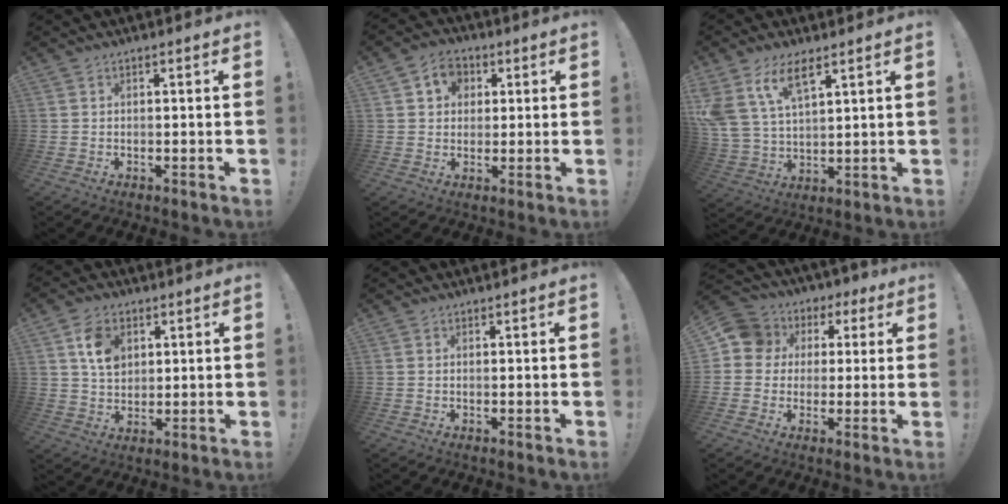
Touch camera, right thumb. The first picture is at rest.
{"total": 7.6, "force": [2.4, 6.5, 3.1], "torque": [-0.048, 0.000, 0.047]}
{"total": 12.1, "force": [7.7, 5.6, 7.4], "torque": [-0.175, -0.027, 0.145]}
{"total": 8.7, "force": [3.5, 6.4, 4.9], "torque": [-0.074, -0.003, 0.068]}
{"total": 0.0}
{"total": 9.2, "force": [1.6, 8.5, 2.9], "torque": [-0.041, 0.002, 0.036]}